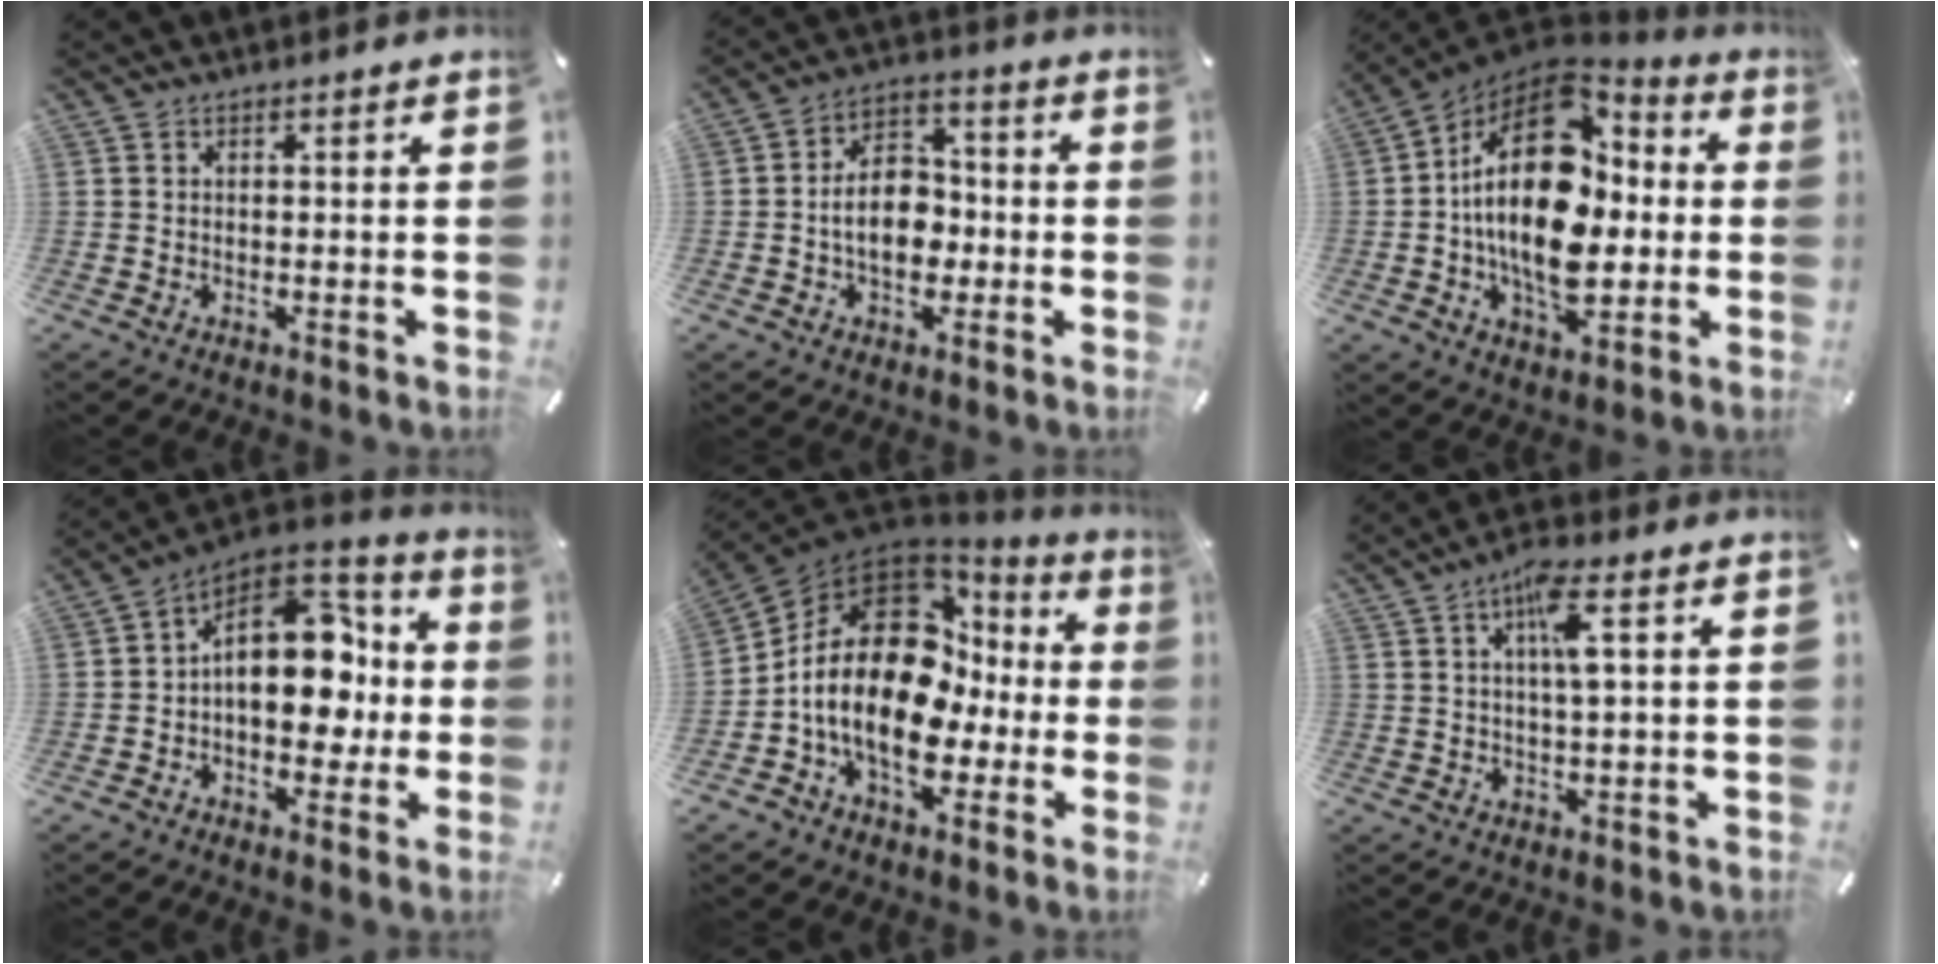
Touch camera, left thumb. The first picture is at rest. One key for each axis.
{"total": 10.2, "fx": -1.7, "fy": 7.5, "fz": 6.8, "tx": -0.109, "ty": 0.016, "tz": -0.029}
{"total": 24.7, "fx": 0.8, "fy": 15.1, "fz": 19.6, "tx": -0.371, "ty": -0.014, "tz": 0.014}
{"total": 17.6, "fx": 1.0, "fy": 11.9, "fz": 12.9, "tx": -0.173, "ty": -0.007, "tz": 0.018}
{"total": 20.6, "fx": -0.9, "fy": 14.4, "fz": 14.7, "tx": -0.276, "ty": 0.000, "tz": -0.012}
{"total": 7.0, "fx": 2.3, "fy": 1.2, "fz": 6.5, "tx": -0.125, "ty": 0.000, "tz": 0.035}